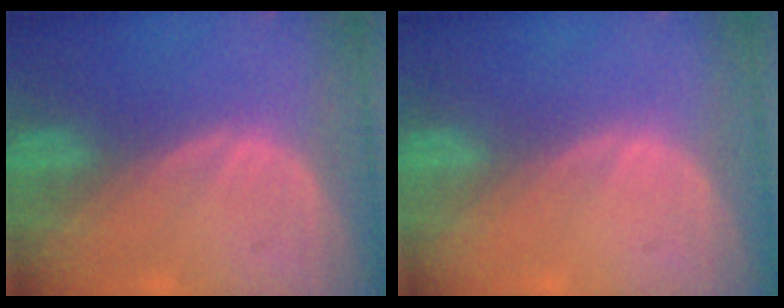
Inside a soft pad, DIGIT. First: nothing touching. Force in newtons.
{"total": 0.0}